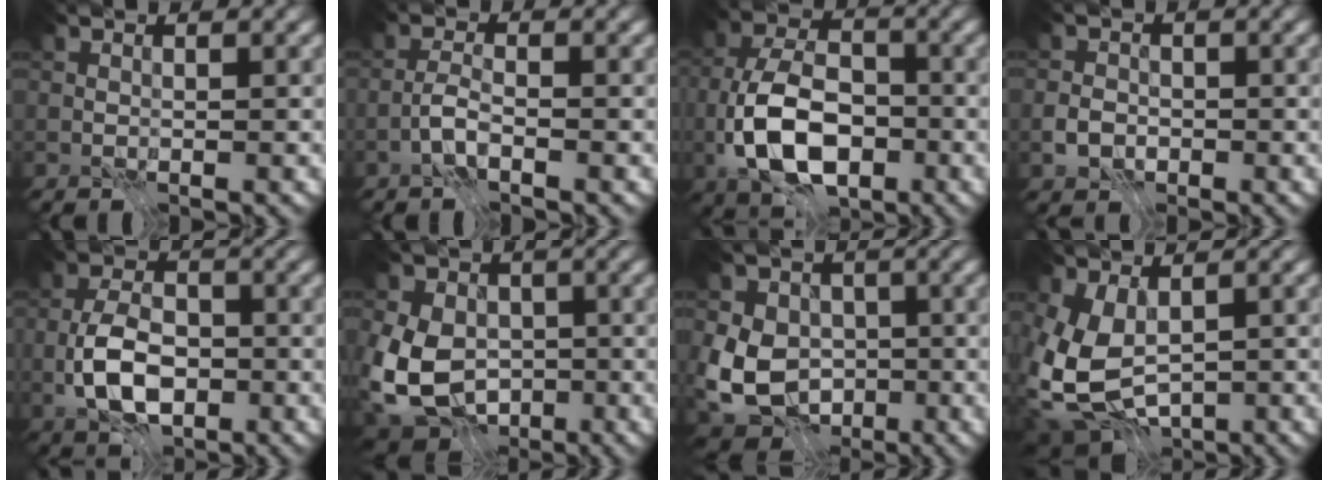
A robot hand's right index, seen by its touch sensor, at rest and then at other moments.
{"total": 2.3, "force": [-1.8, 0.5, 1.3], "torque": [-0.027, 0.004, -0.042]}
{"total": 9.7, "force": [-3.5, 5.8, 7.0], "torque": [-0.144, -0.005, -0.074]}
{"total": 2.1, "force": [-1.1, 1.6, 0.6], "torque": [-0.008, 0.000, -0.028]}
{"total": 6.5, "force": [-2.3, 3.8, 4.7], "torque": [-0.091, 0.001, -0.051]}
{"total": 11.3, "force": [-1.9, 8.6, 7.0], "torque": [-0.137, -0.007, -0.047]}
{"total": 9.6, "force": [-1.4, 7.6, 5.6], "torque": [-0.098, -0.003, -0.036]}
{"total": 7.3, "force": [-0.4, 4.9, 5.4], "torque": [-0.126, -0.023, -0.004]}